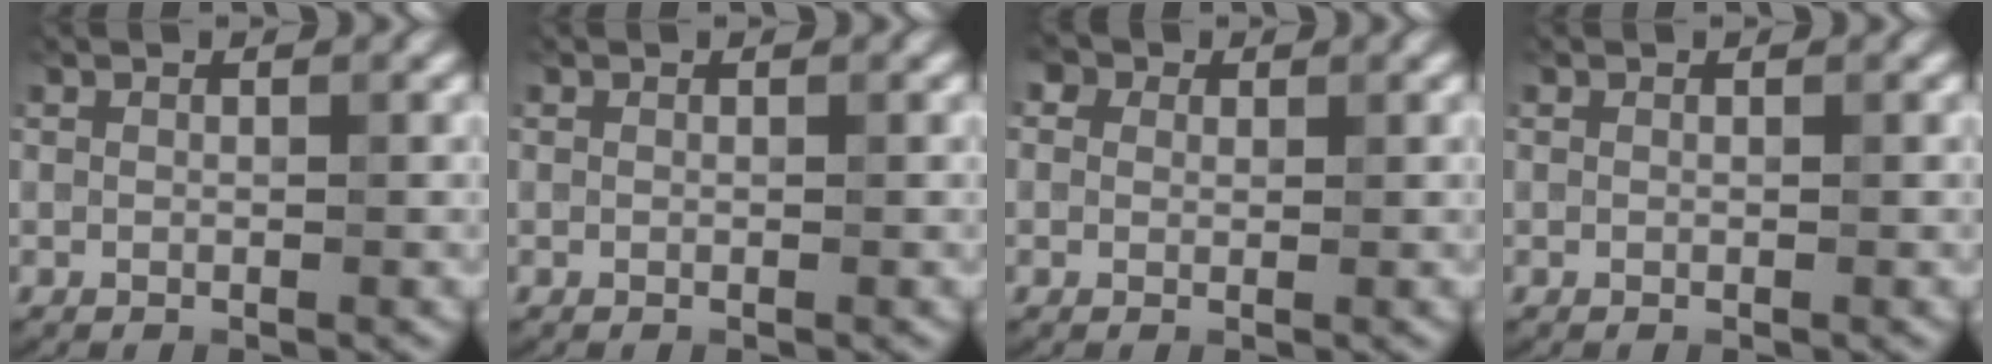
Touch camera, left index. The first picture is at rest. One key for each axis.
{"total": 0.0}
{"total": 3.3, "fx": 1.9, "fy": 2.3, "fz": 1.4, "tx": -0.033, "ty": 0.015, "tz": 0.012}
{"total": 0.0}